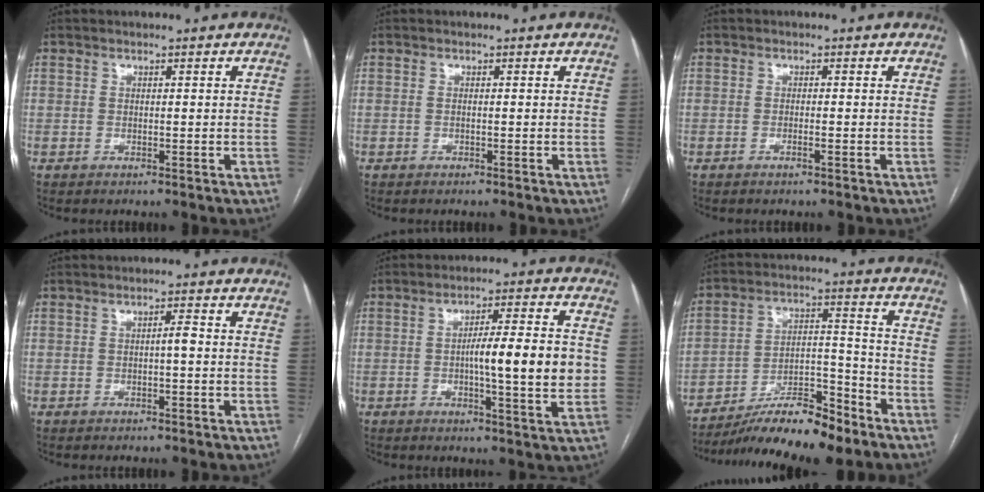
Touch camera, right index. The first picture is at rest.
{"total": 0.0}
{"total": 0.9, "force": [-0.5, 0.0, 0.7], "torque": [-0.017, 0.000, -0.007]}
{"total": 1.6, "force": [-0.2, 0.2, 1.6], "torque": [-0.025, 0.004, -0.004]}
{"total": 11.1, "force": [-0.7, 0.9, 11.1], "torque": [-0.170, 0.006, -0.014]}
{"total": 13.9, "force": [-11.4, 2.1, 7.7], "torque": [-0.120, 0.014, -0.192]}